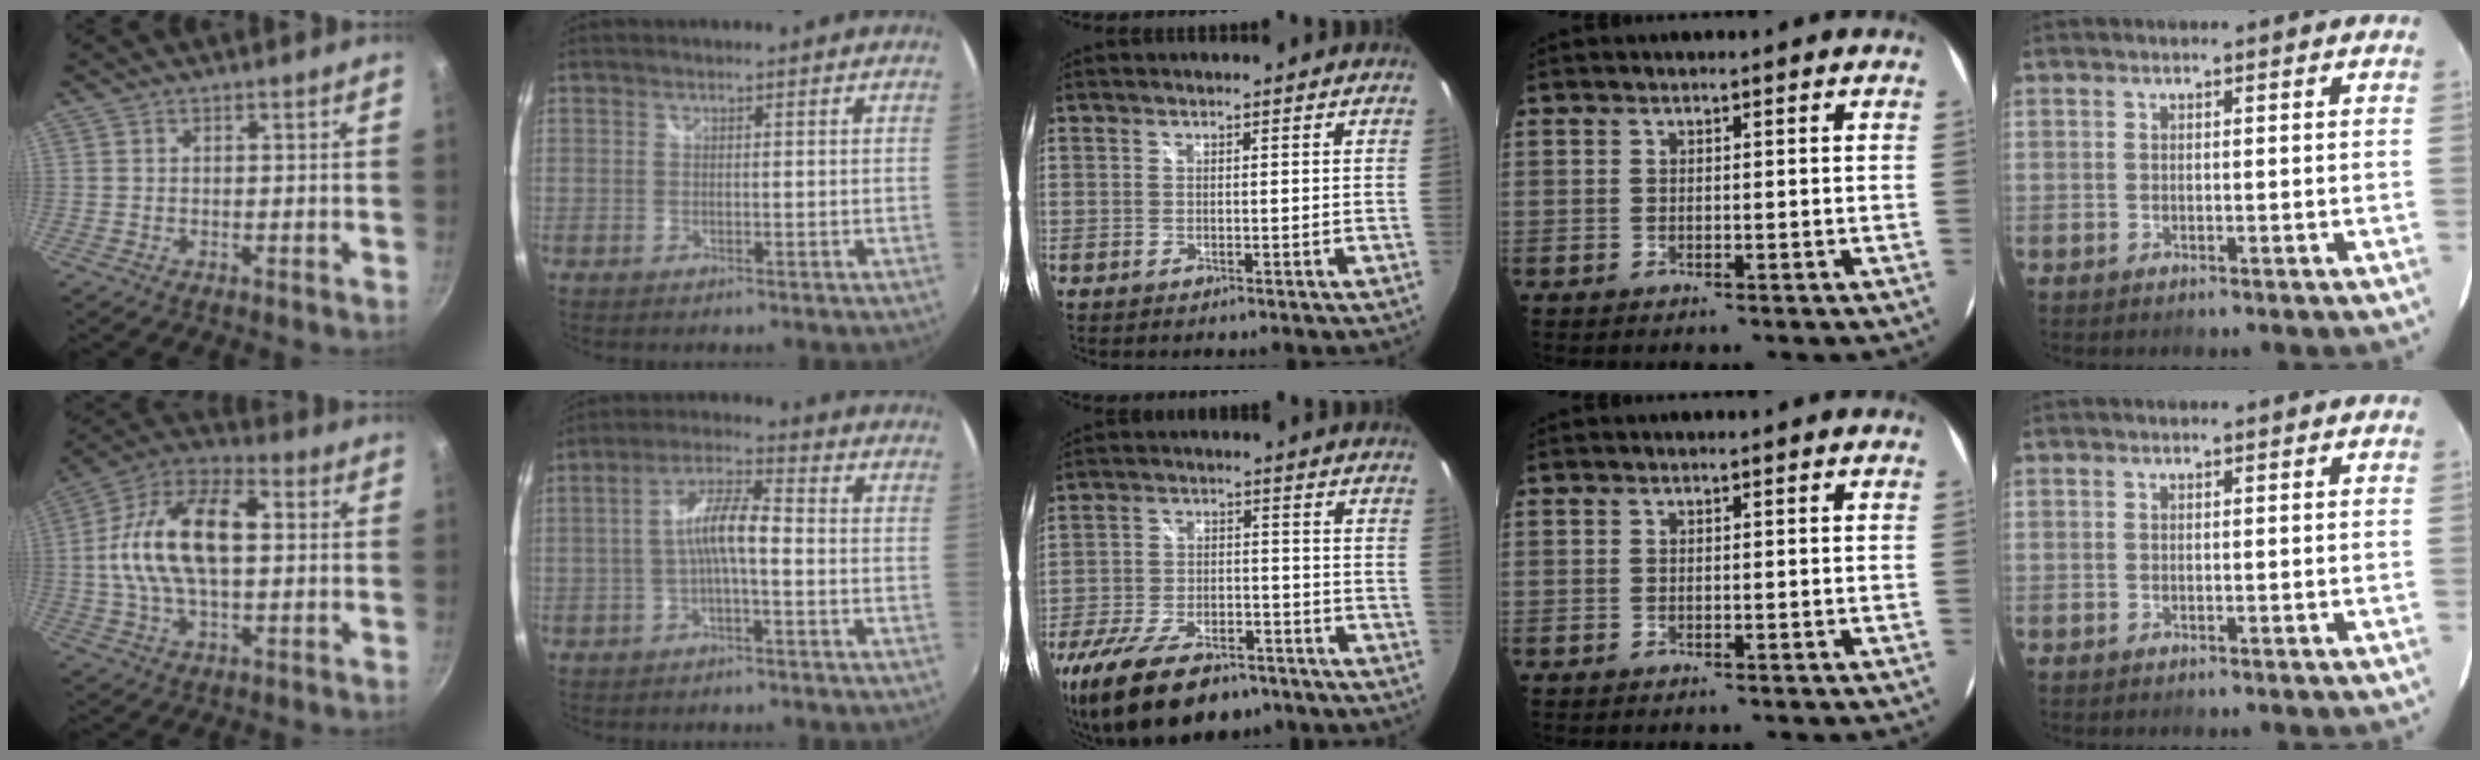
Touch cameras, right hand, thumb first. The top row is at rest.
{"thumb": {"total": 19.2, "force": [1.7, 10.5, 16.0], "torque": [-0.282, 0.033, 0.013]}, "index": {"total": 7.0, "force": [-1.6, 1.5, 6.7], "torque": [-0.138, 0.016, -0.030]}, "middle": {"total": 19.7, "force": [-14.0, 8.6, 10.8], "torque": [-0.231, -0.028, -0.223]}}